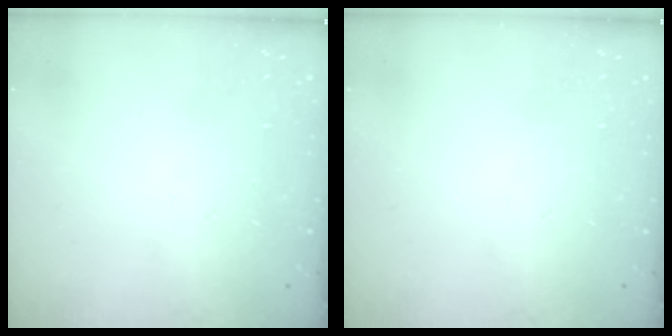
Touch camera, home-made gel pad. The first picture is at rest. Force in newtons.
{"total": 0.0}